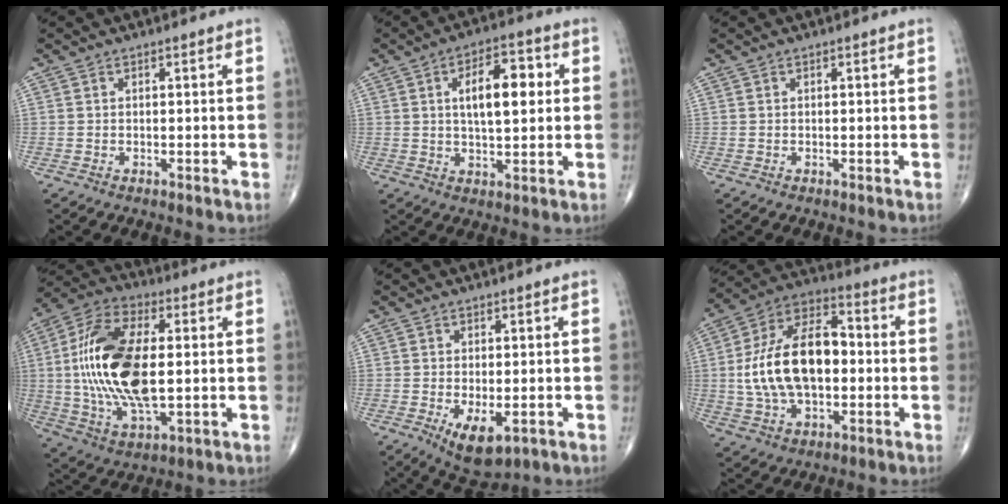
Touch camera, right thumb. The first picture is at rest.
{"total": 9.5, "force": [1.8, 4.1, 8.4], "torque": [-0.114, 0.004, 0.025]}
{"total": 0.0}
{"total": 21.0, "force": [0.9, 10.0, 18.4], "torque": [-0.375, 0.002, 0.016]}
{"total": 7.1, "force": [-2.4, 3.4, 5.7], "torque": [-0.090, -0.013, -0.027]}
{"total": 19.2, "force": [-0.4, 10.9, 15.8], "torque": [-0.280, 0.031, -0.009]}